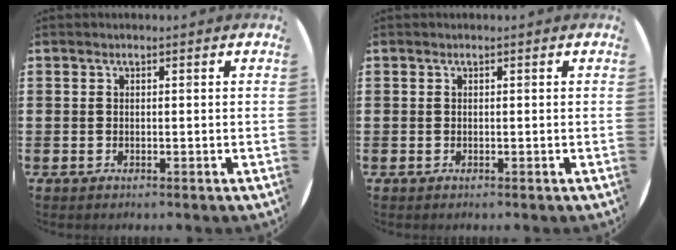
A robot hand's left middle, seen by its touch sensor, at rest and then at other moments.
{"total": 0.0}